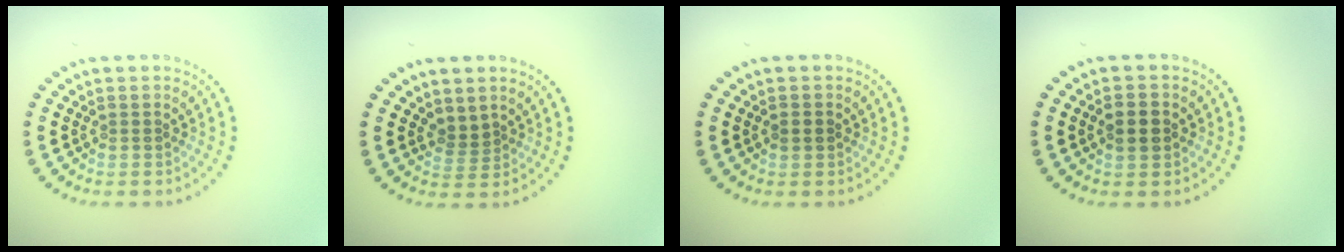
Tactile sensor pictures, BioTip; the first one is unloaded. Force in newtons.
{"total": 1.4, "press": 1.0, "slide": 1.0}
{"total": 1.1, "press": 1.1, "slide": 0.1}
{"total": 2.5, "press": 2.5, "slide": 0.2}